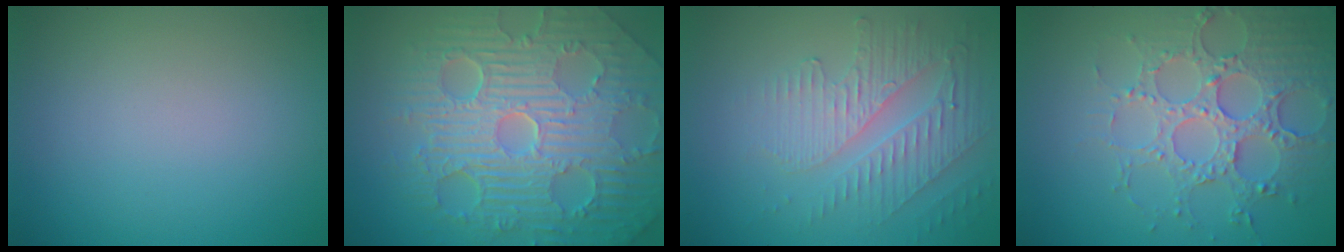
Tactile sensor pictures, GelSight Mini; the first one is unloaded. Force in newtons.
{"total": 11.2, "press": 7.2, "slide": 8.6}
{"total": 4.0, "press": 3.3, "slide": 2.3}
{"total": 4.7, "press": 4.6, "slide": 1.0}